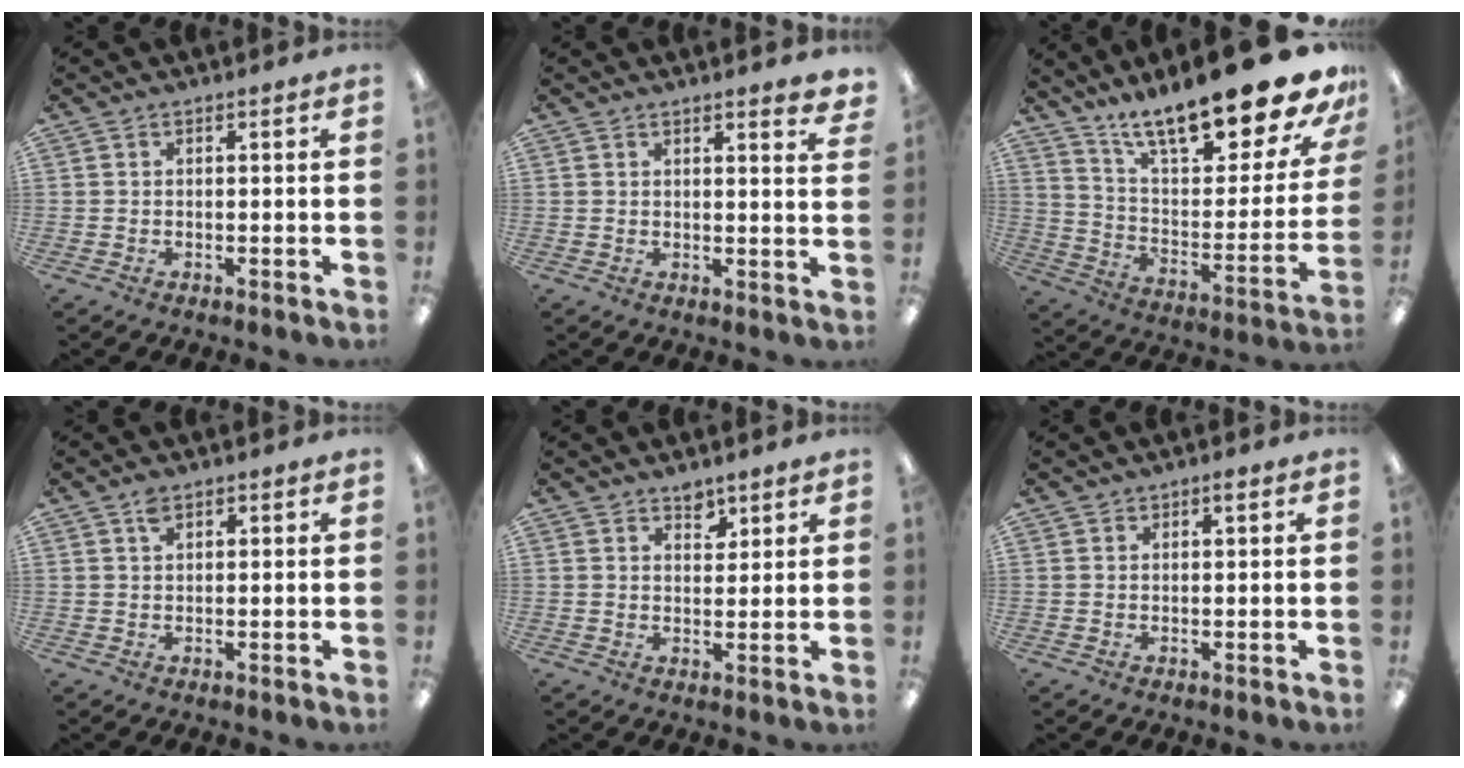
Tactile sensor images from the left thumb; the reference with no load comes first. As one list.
[{"total": 2.6, "force": [2.3, 0.1, 1.3], "torque": [-0.007, -0.017, 0.035]}, {"total": 23.1, "force": [17.4, 5.9, 13.9], "torque": [-0.204, -0.124, 0.287]}, {"total": 2.3, "force": [1.3, 1.4, 1.2], "torque": [-0.020, -0.001, 0.022]}, {"total": 3.7, "force": [3.0, 1.9, 1.0], "torque": [0.009, -0.024, 0.050]}, {"total": 1.3, "force": [0.9, 0.6, 0.7], "torque": [-0.015, 0.003, 0.016]}]